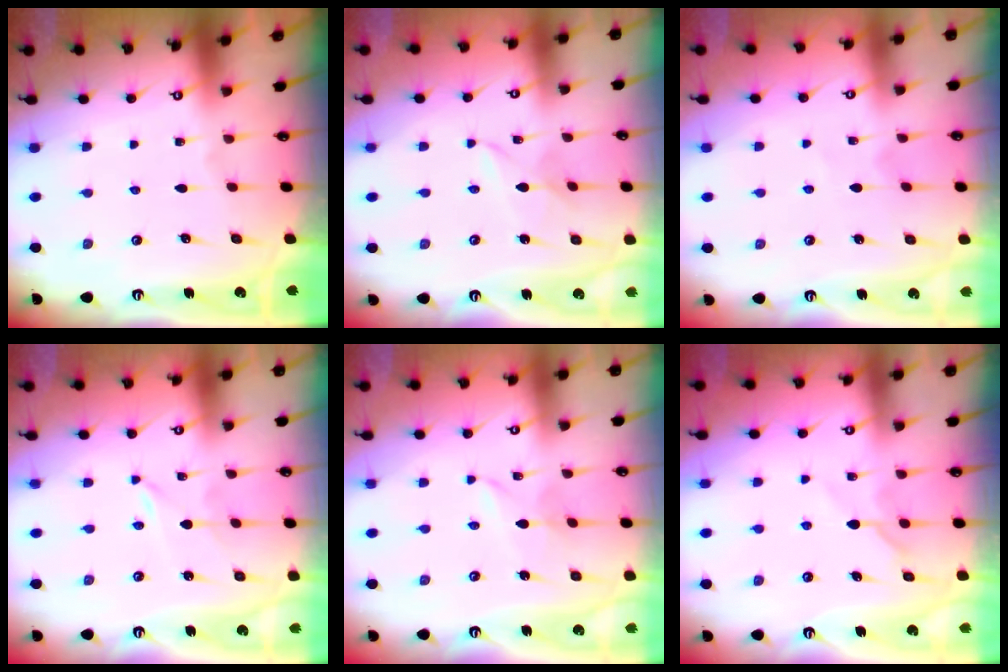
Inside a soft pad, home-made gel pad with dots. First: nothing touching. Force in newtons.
{"total": 2.2, "press": 2.2, "slide": 0.3}
{"total": 2.8, "press": 2.7, "slide": 0.3}
{"total": 0.0}
{"total": 1.9, "press": 1.9, "slide": 0.2}
{"total": 5.9, "press": 5.9, "slide": 0.4}